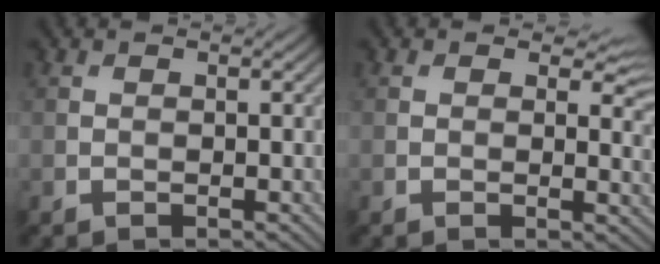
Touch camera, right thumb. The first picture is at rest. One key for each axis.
{"total": 3.8, "fx": 1.5, "fy": 1.9, "fz": 2.9, "tx": -0.036, "ty": -0.009, "tz": 0.020}